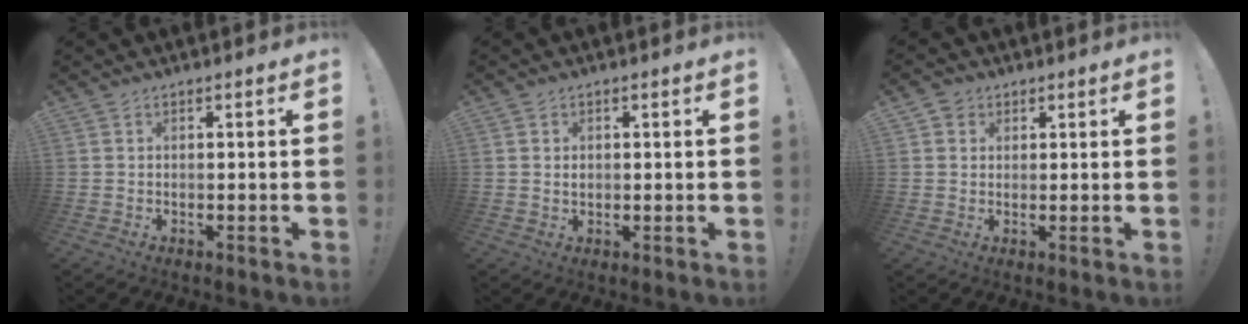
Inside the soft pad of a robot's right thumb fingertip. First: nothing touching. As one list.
[{"total": 1.2, "force": [0.4, 1.1, 0.3], "torque": [0.001, 0.000, 0.005]}, {"total": 2.7, "force": [1.4, 2.3, 0.3], "torque": [-0.005, -0.003, 0.024]}]